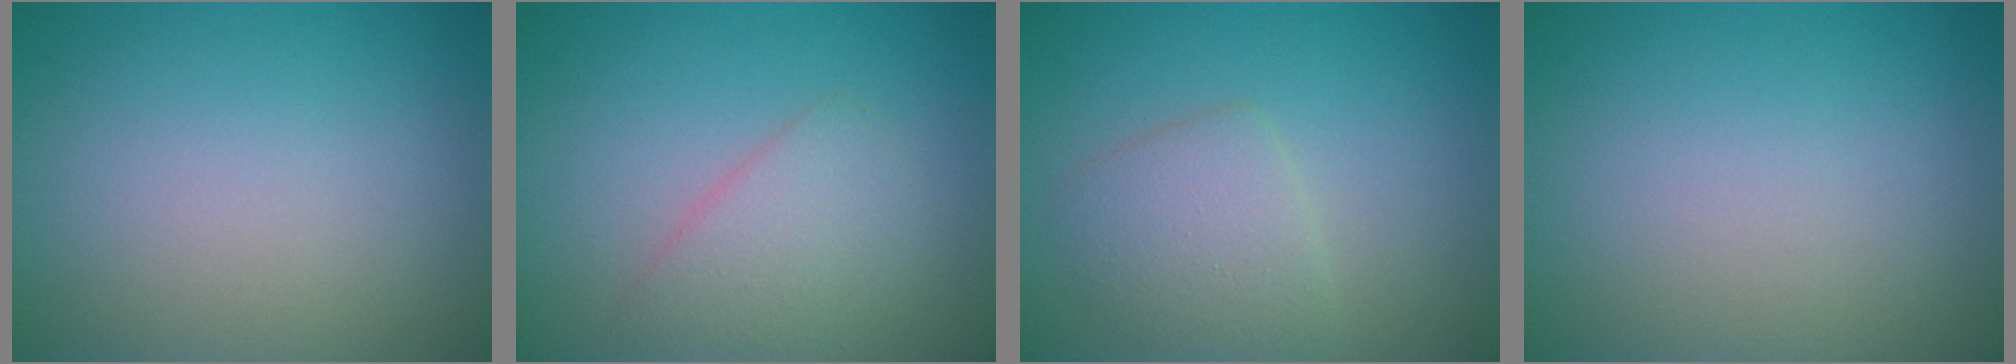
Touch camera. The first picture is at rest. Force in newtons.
{"total": 2.8, "press": 2.7, "slide": 0.2}
{"total": 3.0, "press": 3.0, "slide": 0.1}
{"total": 0.0}